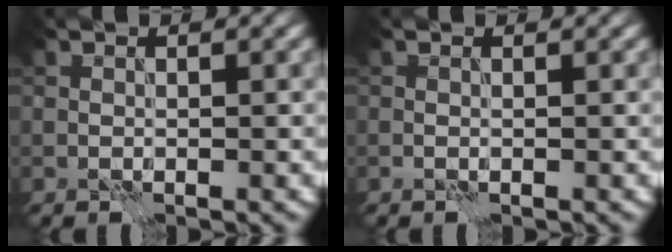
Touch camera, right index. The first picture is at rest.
{"total": 0.6, "force": [0.4, 0.3, 0.4], "torque": [-0.011, -0.001, 0.004]}